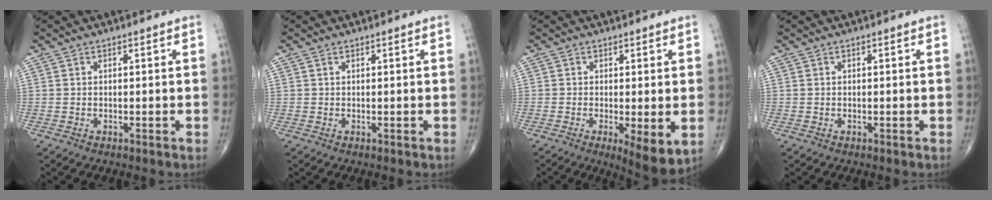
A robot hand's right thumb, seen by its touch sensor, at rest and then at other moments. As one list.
[{"total": 0.0}, {"total": 6.9, "force": [-1.6, 2.0, 6.4], "torque": [-0.097, -0.022, -0.023]}, {"total": 0.0}]